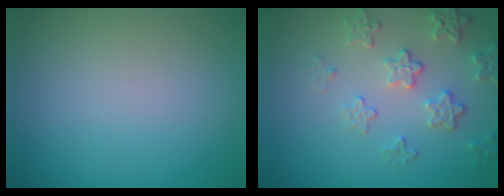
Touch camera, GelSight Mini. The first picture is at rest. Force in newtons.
{"total": 3.1, "press": 2.9, "slide": 1.2}